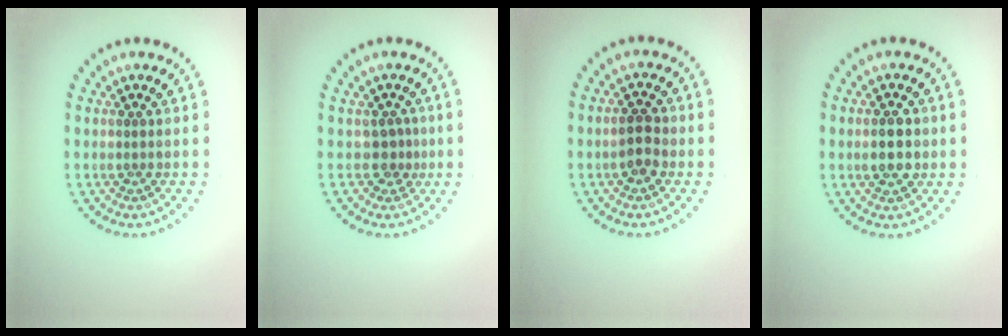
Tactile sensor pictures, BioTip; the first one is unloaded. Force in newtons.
{"total": 1.8, "press": 1.3, "slide": 1.2}
{"total": 2.1, "press": 2.1, "slide": 0.3}
{"total": 2.9, "press": 2.9, "slide": 0.2}